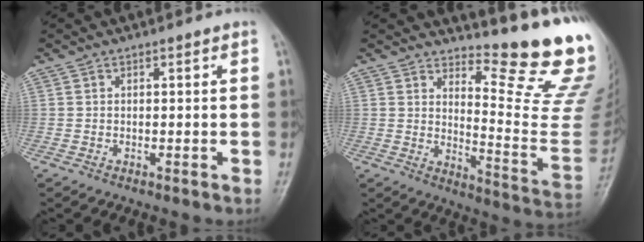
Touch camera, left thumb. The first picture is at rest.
{"total": 17.0, "force": [13.4, 2.8, 10.0], "torque": [-0.099, -0.166, 0.177]}